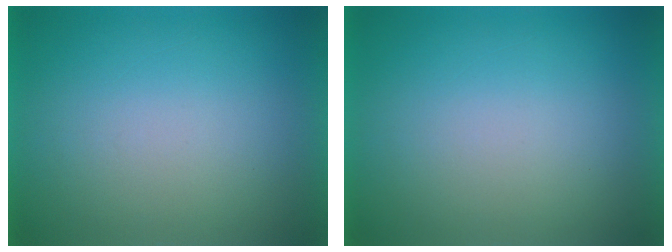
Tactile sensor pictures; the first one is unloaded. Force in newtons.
{"total": 0.0}